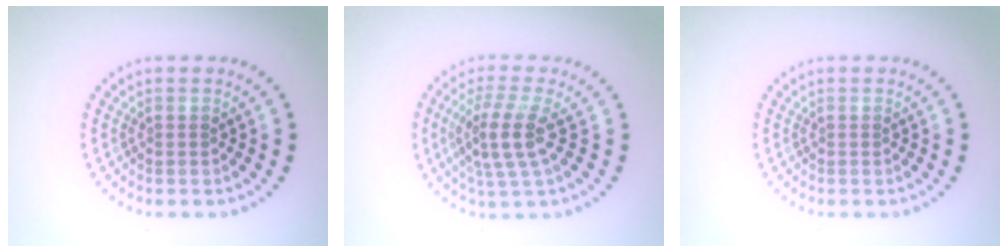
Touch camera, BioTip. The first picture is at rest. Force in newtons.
{"total": 3.8, "press": 3.2, "slide": 2.1}
{"total": 0.0}